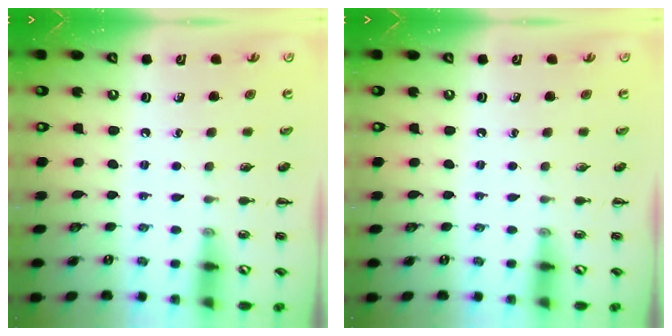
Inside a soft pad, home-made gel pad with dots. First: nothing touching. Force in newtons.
{"total": 0.0}